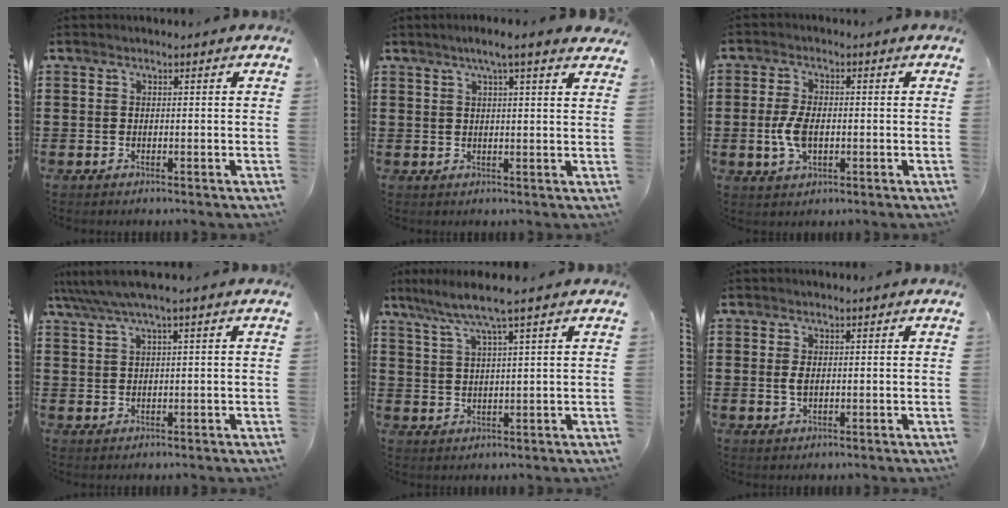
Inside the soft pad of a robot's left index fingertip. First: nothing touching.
{"total": 3.9, "force": [2.7, -0.1, 2.8], "torque": [-0.061, 0.002, 0.046]}
{"total": 5.3, "force": [-0.6, 2.7, 4.5], "torque": [-0.110, -0.004, -0.017]}
{"total": 3.2, "force": [1.6, -0.1, 2.8], "torque": [-0.058, 0.001, 0.027]}
{"total": 5.3, "force": [3.6, -0.1, 3.9], "torque": [-0.088, -0.009, 0.059]}
{"total": 1.8, "force": [0.2, 0.9, 1.6], "torque": [-0.041, 0.002, -0.001]}